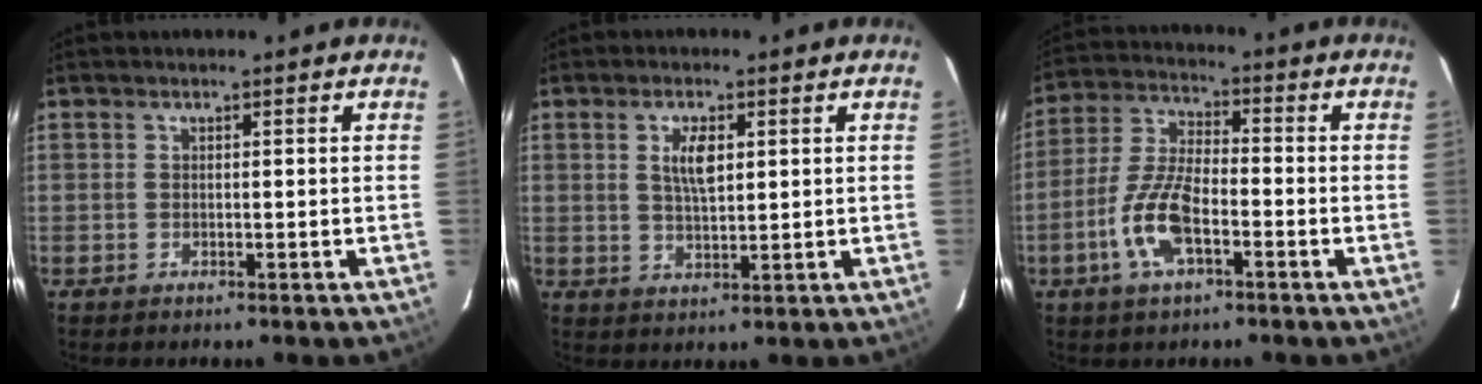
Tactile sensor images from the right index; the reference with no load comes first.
{"total": 4.9, "force": [1.5, 2.1, 4.2], "torque": [-0.075, 0.002, 0.029]}
{"total": 10.6, "force": [-4.3, 4.1, 8.8], "torque": [-0.192, 0.002, -0.085]}